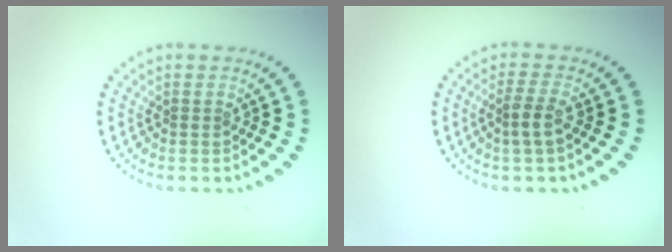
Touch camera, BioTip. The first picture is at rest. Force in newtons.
{"total": 1.9, "press": 1.5, "slide": 1.2}